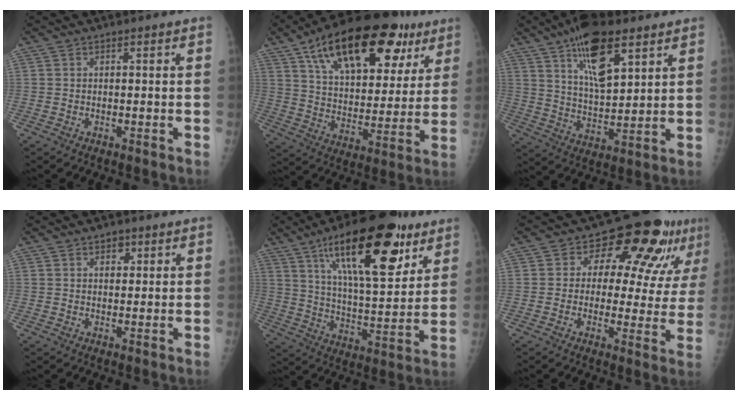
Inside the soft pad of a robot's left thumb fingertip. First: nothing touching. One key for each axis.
{"total": 26.5, "fx": 14.1, "fy": 12.5, "fz": 18.5, "tx": -0.259, "ty": -0.014, "tz": 0.229}
{"total": 14.3, "fx": 7.8, "fy": 5.8, "fz": 10.5, "tx": -0.154, "ty": -0.034, "tz": 0.138}
{"total": 2.4, "fx": 1.3, "fy": 1.7, "fz": 1.2, "tx": -0.002, "ty": -0.005, "tz": 0.018}
{"total": 24.7, "fx": 13.2, "fy": 8.9, "fz": 18.9, "tx": -0.269, "ty": -0.044, "tz": 0.216}
{"total": 15.5, "fx": 7.4, "fy": 8.1, "fz": 10.9, "tx": -0.099, "ty": -0.013, "tz": 0.091}